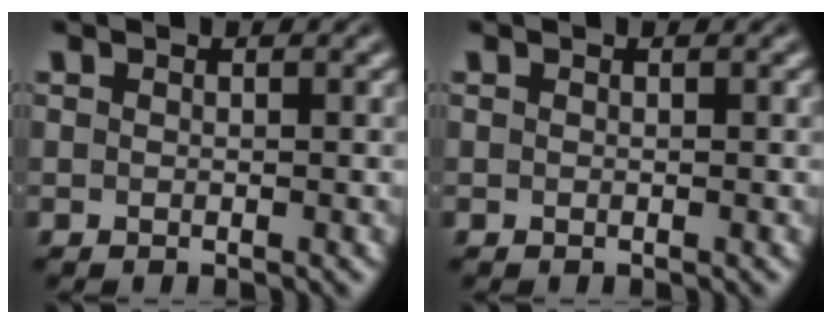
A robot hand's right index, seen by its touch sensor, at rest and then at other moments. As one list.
[{"total": 0.0}]